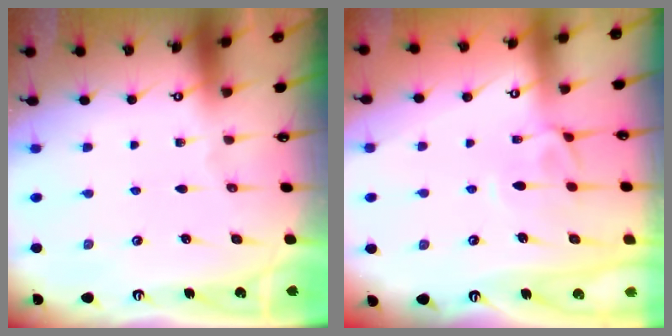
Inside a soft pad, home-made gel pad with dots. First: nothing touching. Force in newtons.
{"total": 2.7, "press": 2.4, "slide": 1.2}